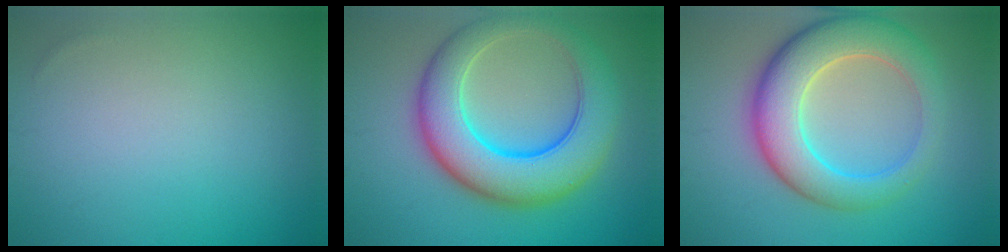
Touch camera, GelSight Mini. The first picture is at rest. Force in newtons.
{"total": 9.4, "press": 9.4, "slide": 0.2}
{"total": 8.2, "press": 8.2, "slide": 0.5}